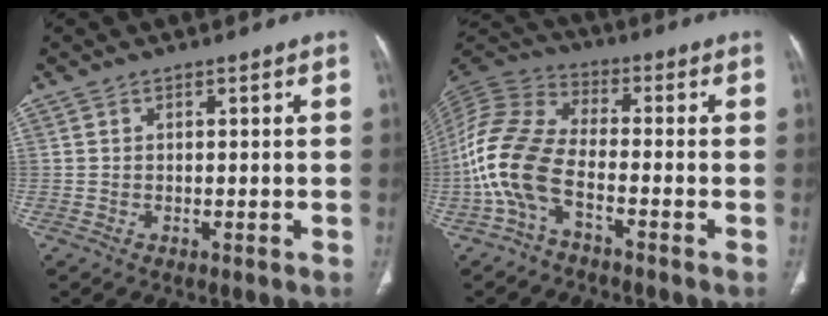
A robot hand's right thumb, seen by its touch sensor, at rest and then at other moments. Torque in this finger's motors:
{"motor_torque": [0.36, 0.89, 1.82, -0.36, 0.62]}